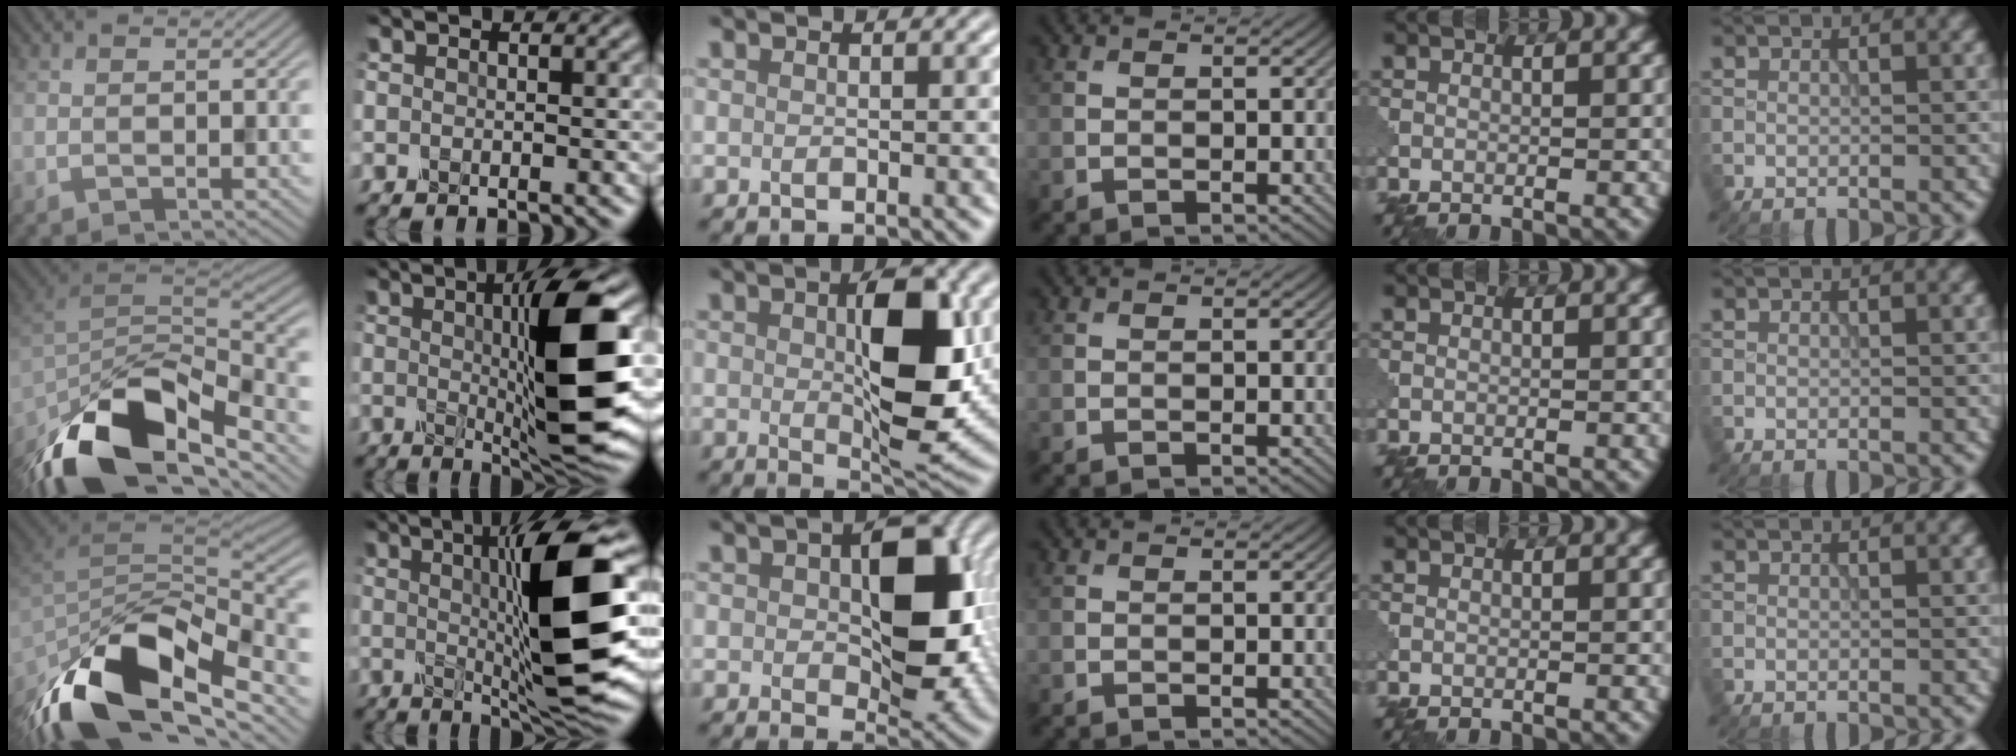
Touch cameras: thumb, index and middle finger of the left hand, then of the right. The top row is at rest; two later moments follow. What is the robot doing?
{"motion": "shake", "object": "sieve"}